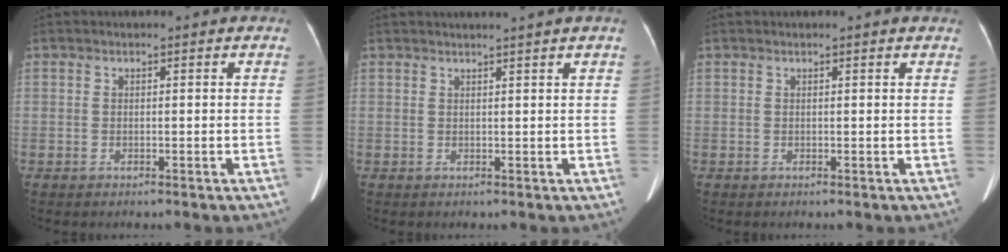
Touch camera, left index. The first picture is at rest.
{"total": 3.1, "force": [2.7, -0.9, 1.3], "torque": [-0.015, 0.009, 0.037]}
{"total": 1.1, "force": [1.0, -0.1, 0.4], "torque": [-0.011, 0.011, 0.014]}